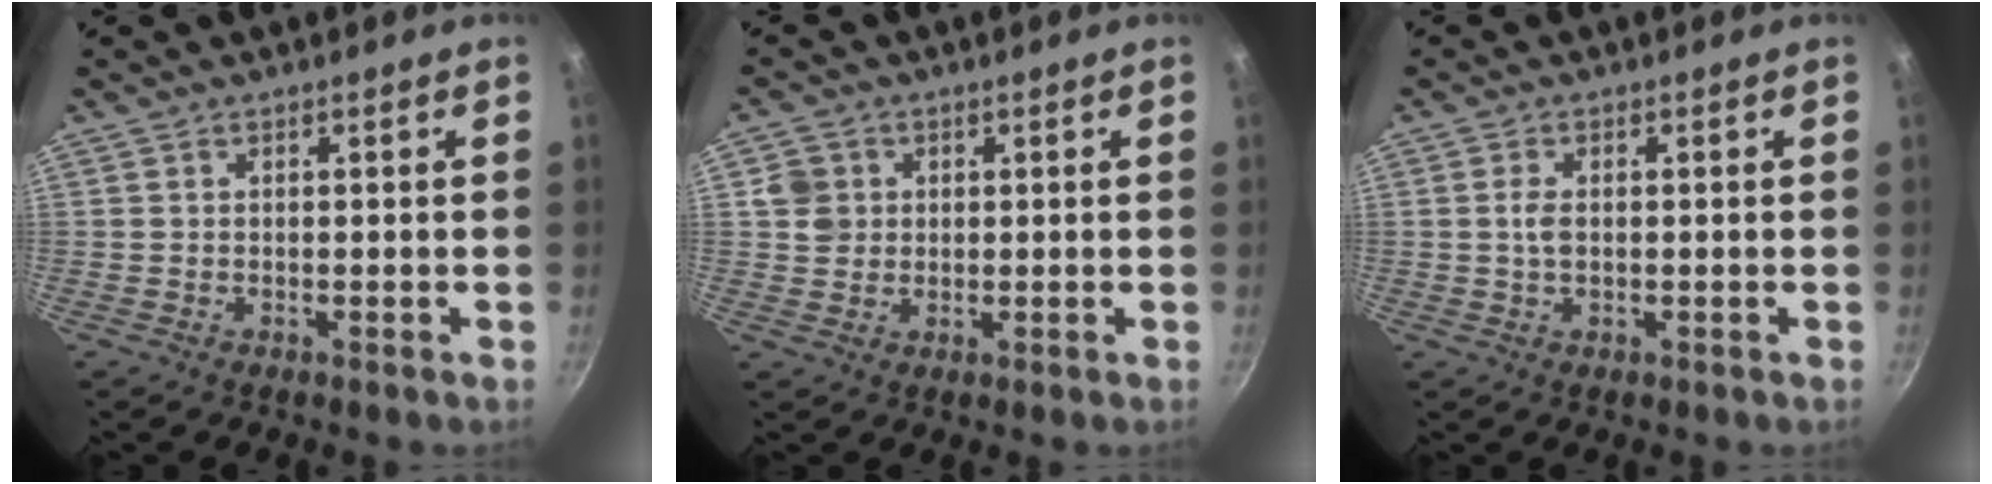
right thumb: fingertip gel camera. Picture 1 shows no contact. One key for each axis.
{"total": 4.6, "fx": 1.0, "fy": 4.2, "fz": 1.4, "tx": -0.004, "ty": 0.001, "tz": 0.016}
{"total": 2.6, "fx": 0.1, "fy": 1.5, "fz": 2.1, "tx": -0.042, "ty": 0.001, "tz": 0.001}